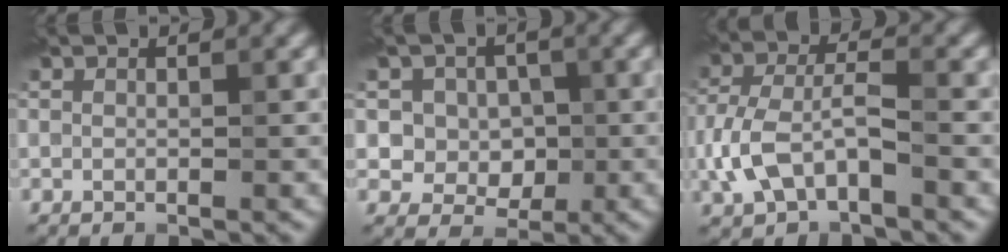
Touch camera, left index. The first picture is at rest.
{"total": 4.6, "force": [0.8, 4.1, 1.9], "torque": [-0.020, 0.005, 0.006]}
{"total": 4.7, "force": [-1.7, 2.3, 3.7], "torque": [-0.084, 0.008, -0.037]}